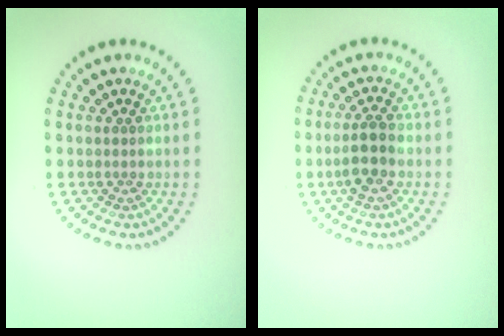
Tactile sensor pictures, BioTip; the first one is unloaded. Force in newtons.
{"total": 2.9, "press": 2.8, "slide": 1.0}